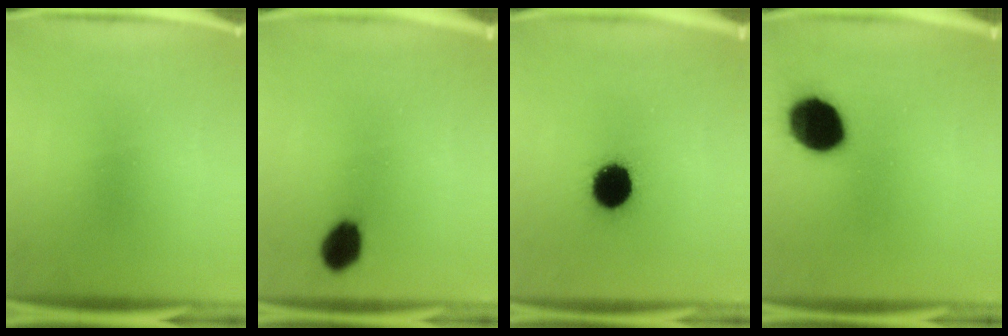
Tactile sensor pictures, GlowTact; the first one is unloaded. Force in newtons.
{"total": 6.3}
{"total": 13.3}
{"total": 16.6}